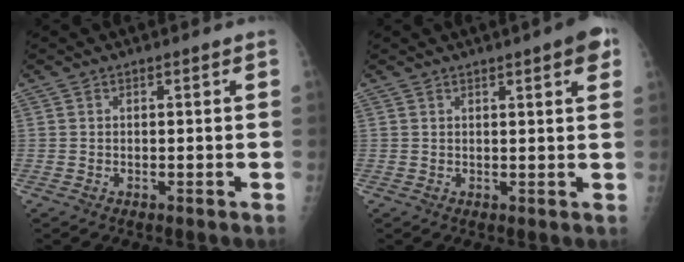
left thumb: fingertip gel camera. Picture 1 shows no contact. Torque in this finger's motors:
{"motor_torque": [0.41, 0.45, 0.61, -0.07, 0.12]}